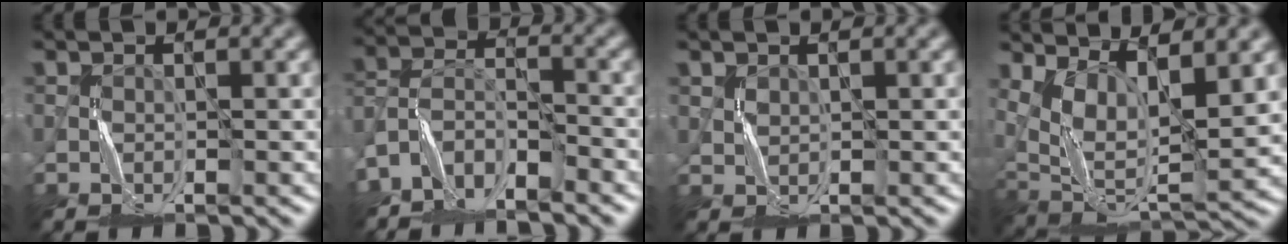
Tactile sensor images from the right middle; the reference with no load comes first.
{"total": 5.1, "force": [-4.6, 1.7, 1.6], "torque": [-0.032, 0.002, -0.098]}
{"total": 0.9, "force": [0.7, 0.6, 0.1], "torque": [-0.006, 0.000, 0.019]}
{"total": 10.2, "force": [3.8, 4.4, 8.4], "torque": [-0.162, 0.001, 0.076]}